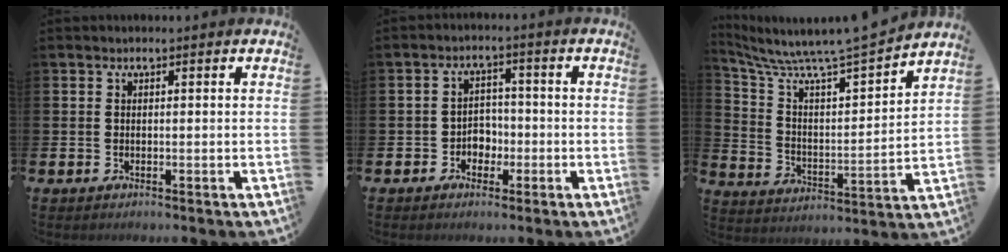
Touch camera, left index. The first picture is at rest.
{"total": 3.1, "force": [-1.5, 2.5, 1.0], "torque": [-0.025, 0.007, -0.037]}
{"total": 8.2, "force": [7.8, 0.3, 2.6], "torque": [-0.088, -0.068, 0.126]}